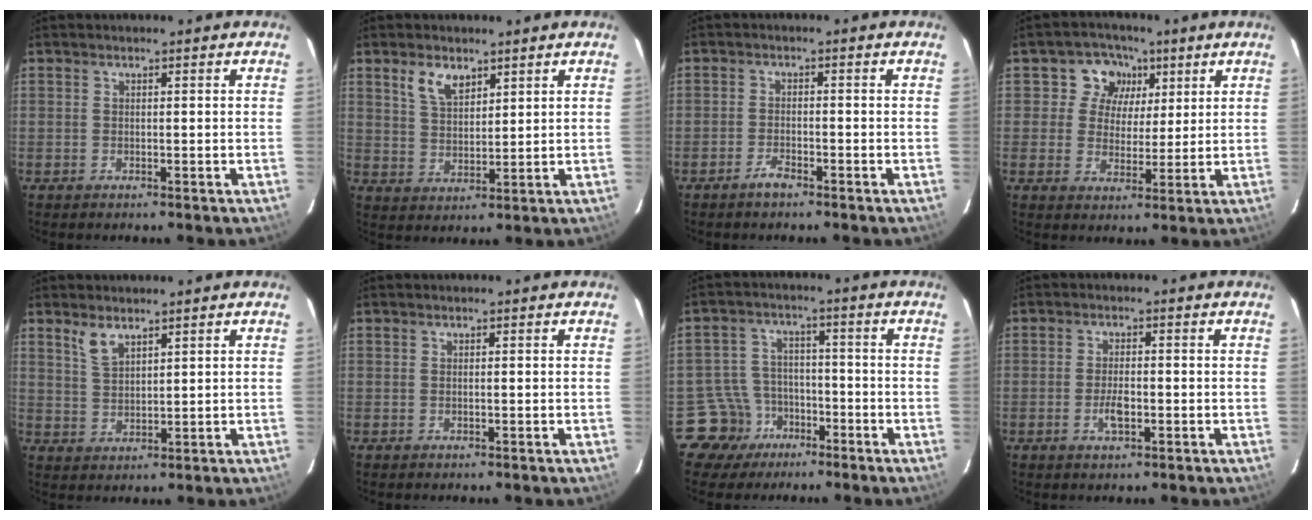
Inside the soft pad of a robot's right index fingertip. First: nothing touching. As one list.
[{"total": 5.7, "force": [3.6, 3.0, 3.3], "torque": [-0.062, 0.007, 0.071]}, {"total": 2.4, "force": [-2.1, 0.7, 1.1], "torque": [-0.032, 0.001, -0.040]}, {"total": 7.3, "force": [2.7, 6.7, 1.4], "torque": [-0.020, 0.006, 0.036]}, {"total": 3.9, "force": [2.9, 1.4, 2.2], "torque": [-0.044, 0.000, 0.059]}, {"total": 0.0}, {"total": 7.8, "force": [-4.8, 6.0, -0.5], "torque": [-0.011, 0.033, -0.081]}, {"total": 3.6, "force": [-1.3, 1.4, 3.0], "torque": [-0.061, -0.002, -0.022]}]